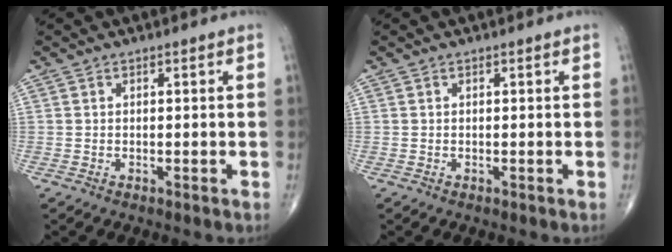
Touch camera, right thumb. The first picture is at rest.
{"total": 0.0}